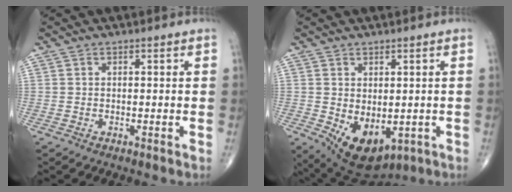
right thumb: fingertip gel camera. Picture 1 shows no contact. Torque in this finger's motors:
{"motor_torque": [-0.38, 0.60, 0.26, -0.05, 0.30]}